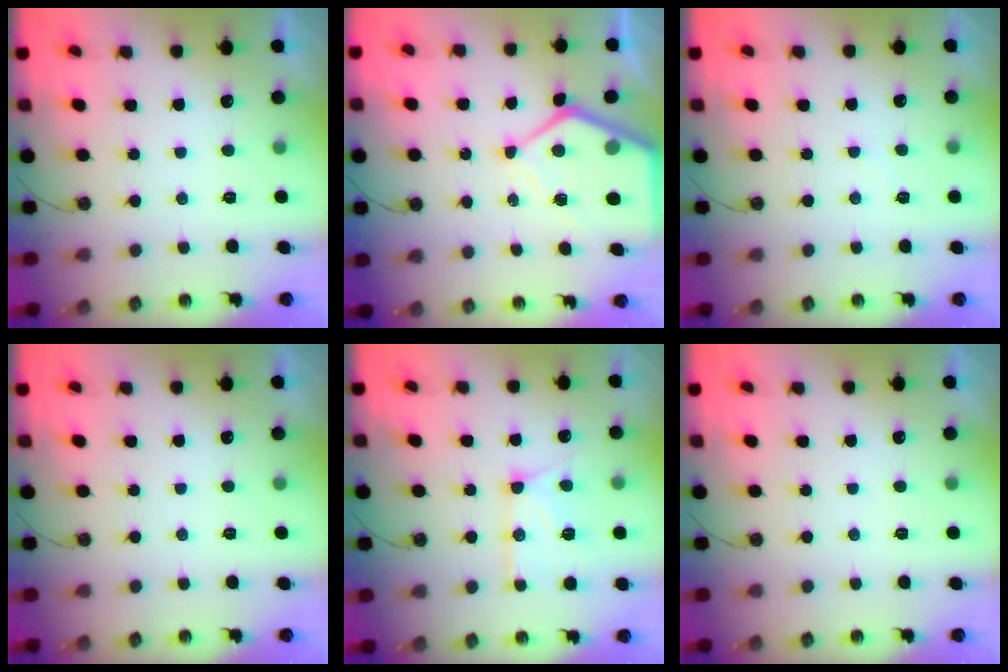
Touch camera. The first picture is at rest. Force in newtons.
{"total": 11.2, "press": 11.1, "slide": 1.2}
{"total": 3.0, "press": 2.9, "slide": 0.4}
{"total": 0.0}
{"total": 13.2, "press": 13.2, "slide": 1.2}
{"total": 0.0}